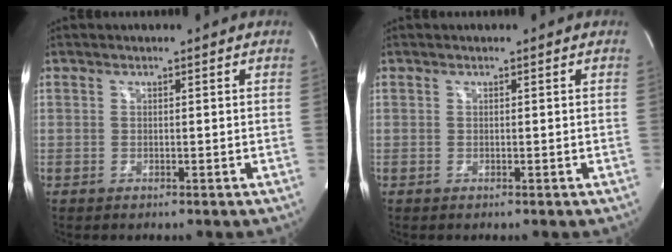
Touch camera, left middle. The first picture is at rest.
{"total": 0.0}